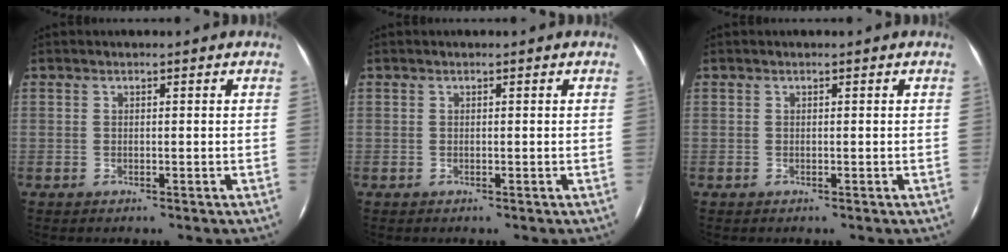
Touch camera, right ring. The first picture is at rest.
{"total": 0.0}
{"total": 0.0}